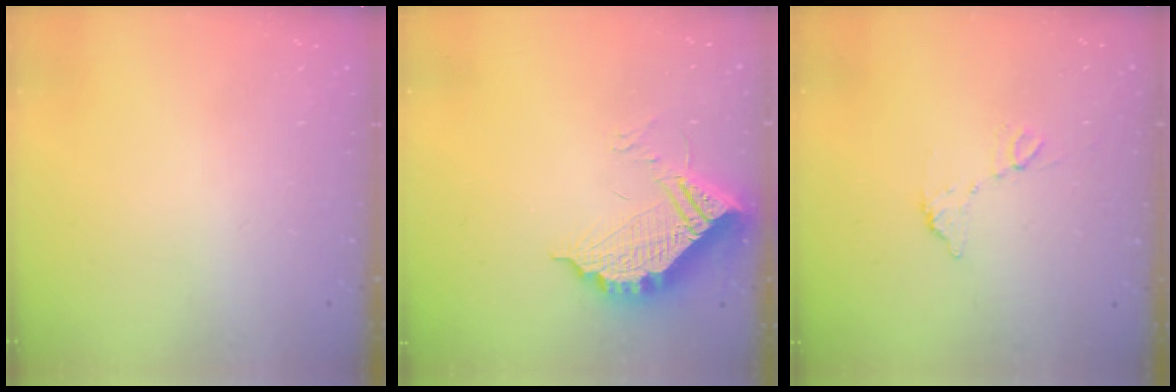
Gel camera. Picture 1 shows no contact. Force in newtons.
{"total": 11.5, "press": 11.5, "slide": 1.1}
{"total": 6.7, "press": 6.7, "slide": 0.6}